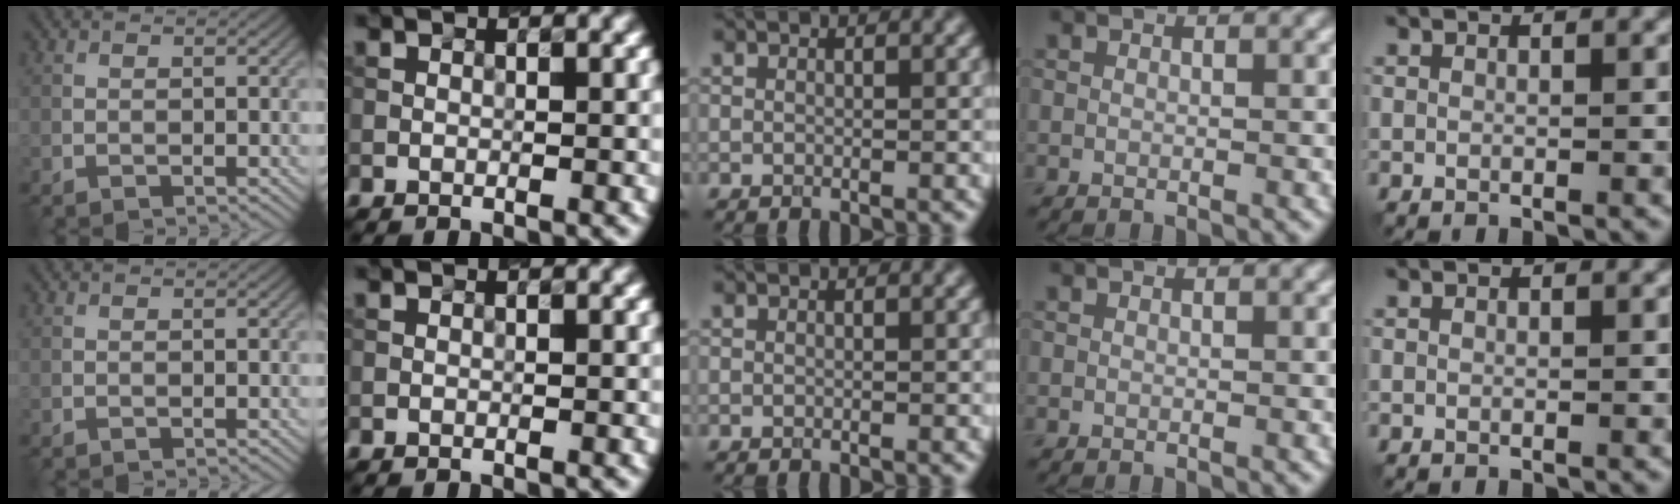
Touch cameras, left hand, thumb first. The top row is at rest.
{}